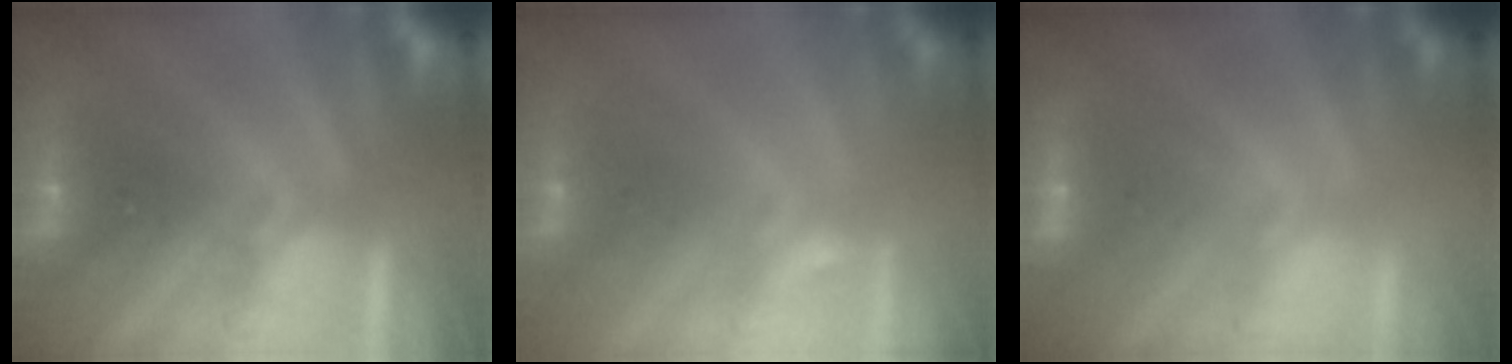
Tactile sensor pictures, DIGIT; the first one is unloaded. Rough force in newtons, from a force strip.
{"total": 1.5}
{"total": 2.2}